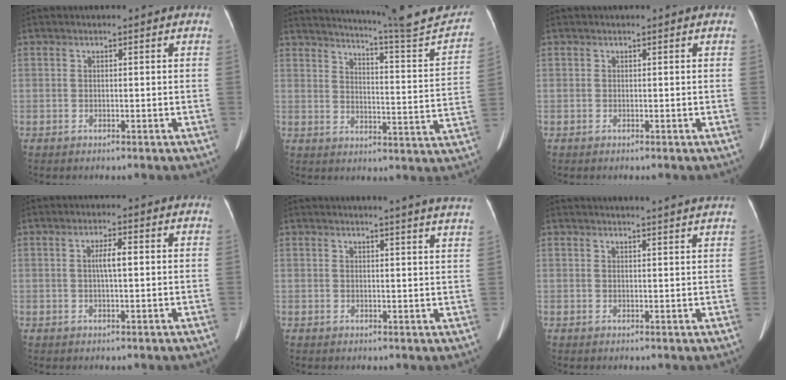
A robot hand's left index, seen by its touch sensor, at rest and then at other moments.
{"total": 20.5, "force": [19.0, -0.2, 7.9], "torque": [-0.113, -0.062, 0.233]}
{"total": 0.0}
{"total": 2.6, "force": [0.3, 0.3, 2.5], "torque": [-0.047, 0.003, 0.005]}
{"total": 10.8, "force": [9.8, -1.1, 4.3], "torque": [-0.053, -0.032, 0.092]}
{"total": 9.2, "force": [8.7, -1.0, 3.0], "torque": [-0.033, 0.001, 0.086]}